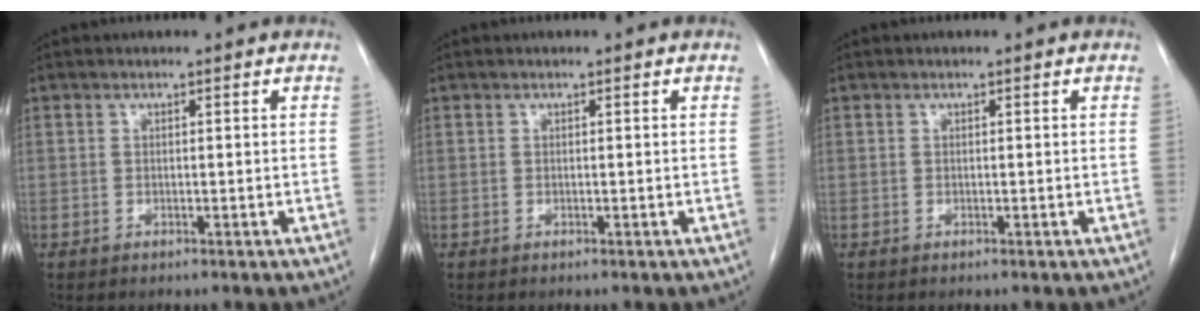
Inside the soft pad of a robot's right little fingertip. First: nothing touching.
{"total": 0.0}
{"total": 0.0}